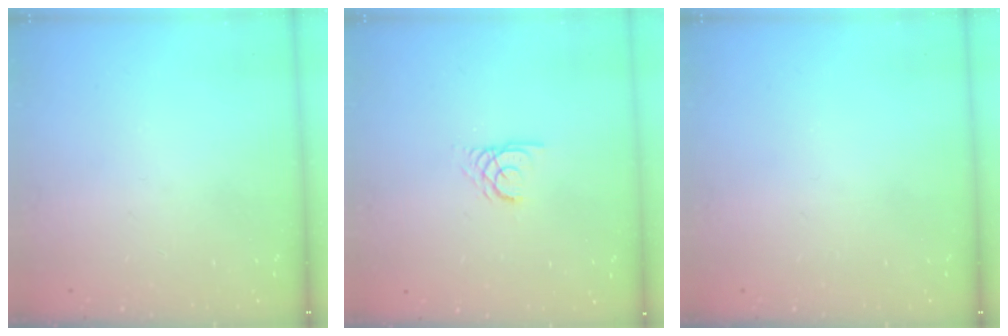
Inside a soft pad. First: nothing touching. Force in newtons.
{"total": 2.2, "press": 2.2, "slide": 0.3}
{"total": 0.0}